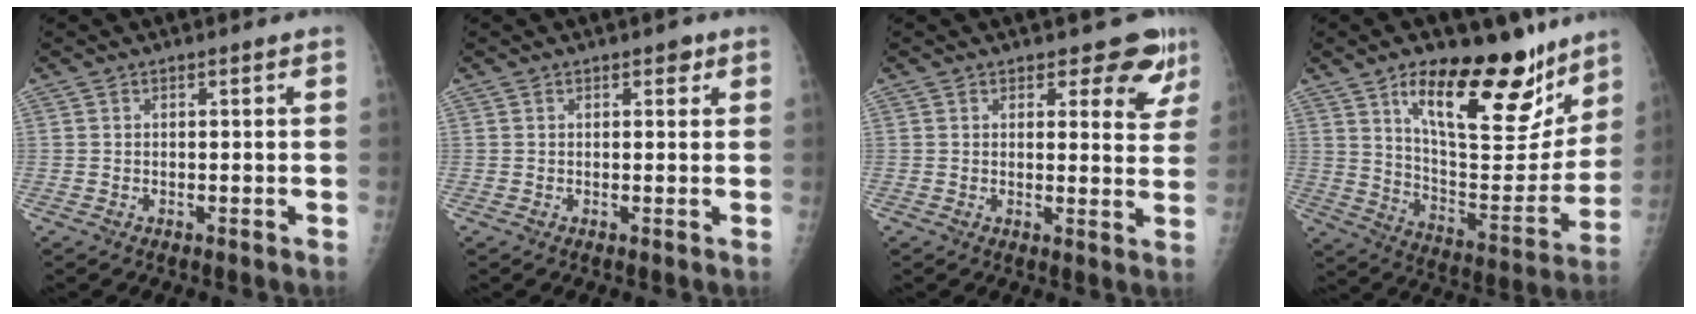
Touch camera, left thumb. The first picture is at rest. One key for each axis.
{"total": 1.6, "fx": 0.9, "fy": 1.0, "fz": 0.9, "tx": 0.002, "ty": -0.002, "tz": 0.008}
{"total": 6.9, "fx": 5.3, "fy": 3.4, "fz": 2.9, "tx": 0.003, "ty": -0.035, "tz": 0.048}
{"total": 25.2, "fx": 15.6, "fy": 10.0, "fz": 17.2, "tx": -0.198, "ty": -0.076, "tz": 0.245}